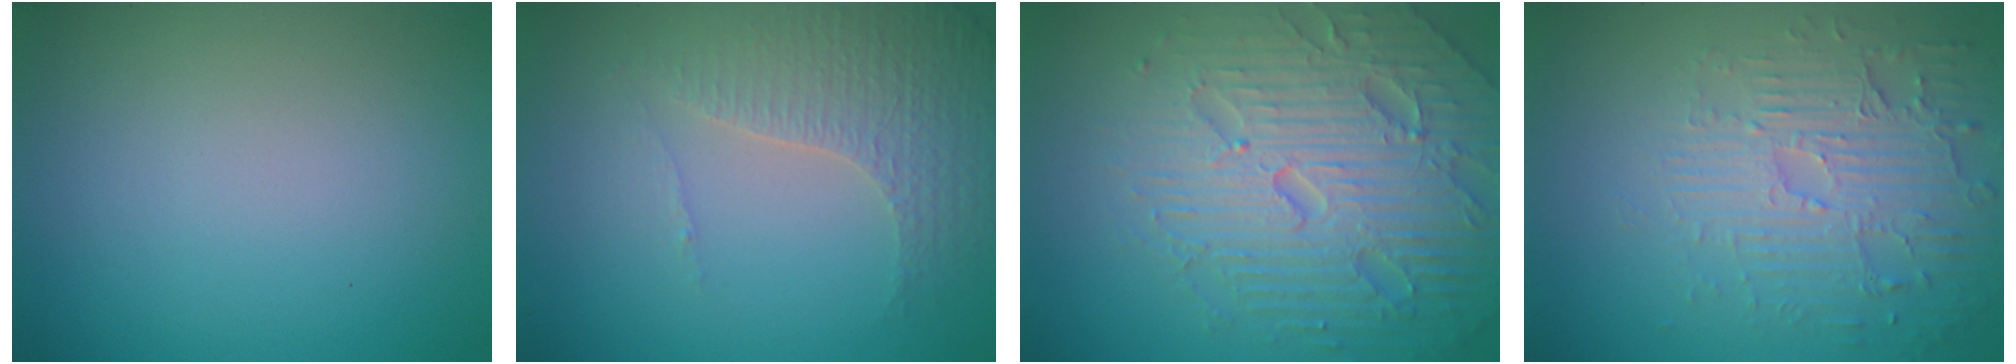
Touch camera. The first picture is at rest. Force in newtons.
{"total": 4.3, "press": 3.1, "slide": 3.0}
{"total": 7.4, "press": 7.3, "slide": 1.5}
{"total": 4.1, "press": 3.7, "slide": 1.9}